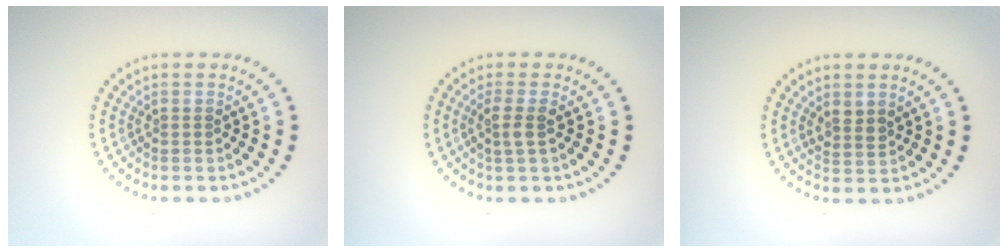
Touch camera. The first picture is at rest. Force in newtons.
{"total": 1.6, "press": 1.3, "slide": 0.9}
{"total": 1.5, "press": 1.2, "slide": 0.8}